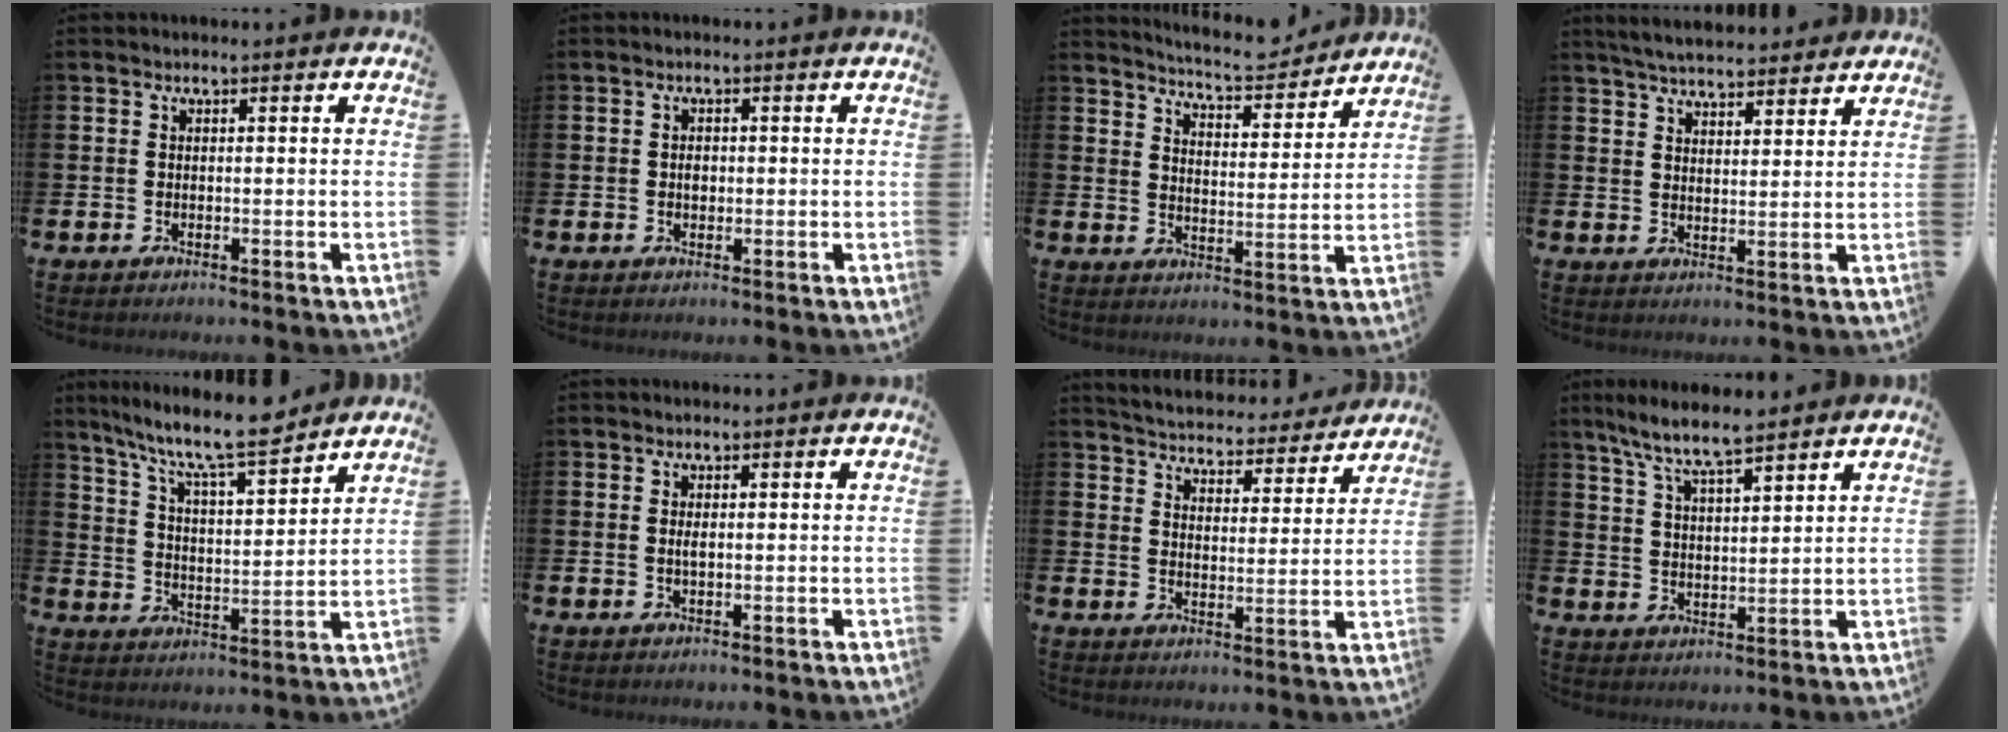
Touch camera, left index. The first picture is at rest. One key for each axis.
{"total": 1.3, "fx": 0.0, "fy": 1.0, "fz": 0.8, "tx": -0.007, "ty": 0.003, "tz": -0.004}
{"total": 6.4, "fx": 6.3, "fy": 0.6, "fz": 1.0, "tx": -0.032, "ty": -0.047, "tz": 0.107}
{"total": 5.1, "fx": 5.0, "fy": 0.5, "fz": 0.8, "tx": -0.029, "ty": -0.025, "tz": 0.090}
{"total": 8.8, "fx": 8.2, "fy": 0.3, "fz": 3.2, "tx": -0.087, "ty": -0.053, "tz": 0.145}
{"total": 0.9, "fx": 0.2, "fy": 0.3, "fz": 0.9, "tx": -0.015, "ty": 0.001, "tz": 0.002}
{"total": 4.9, "fx": 4.8, "fy": 0.8, "fz": 0.1, "tx": -0.023, "ty": -0.043, "tz": 0.080}
{"total": 7.1, "fx": 6.4, "fy": 0.7, "fz": 2.8, "tx": -0.080, "ty": -0.022, "tz": 0.116}